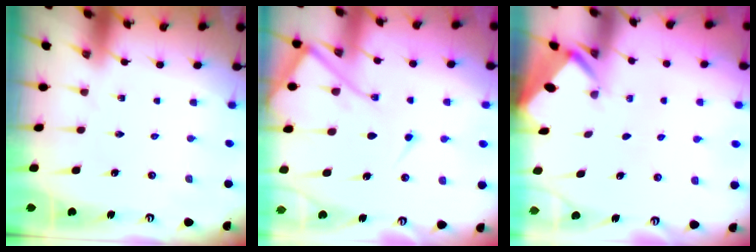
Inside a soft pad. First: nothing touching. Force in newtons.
{"total": 13.1, "press": 13.0, "slide": 1.4}
{"total": 2.2, "press": 2.2, "slide": 0.2}